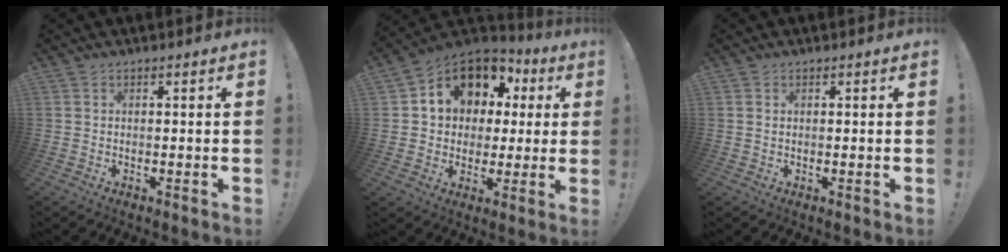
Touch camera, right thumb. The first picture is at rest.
{"total": 11.9, "force": [4.8, 9.7, 5.0], "torque": [-0.075, -0.030, 0.100]}
{"total": 0.6, "force": [0.3, 0.4, 0.3], "torque": [0.002, -0.001, 0.004]}